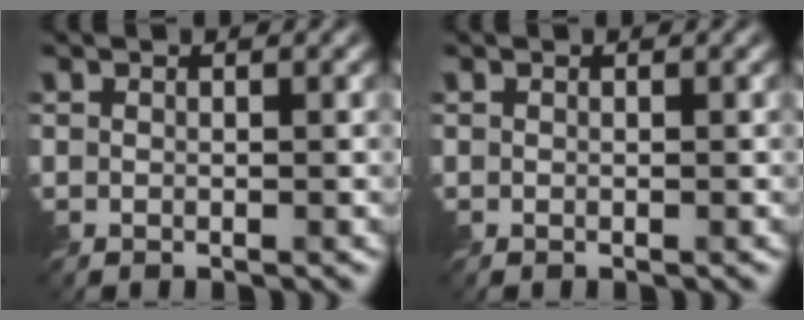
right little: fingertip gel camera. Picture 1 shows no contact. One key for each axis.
{"total": 0.0}